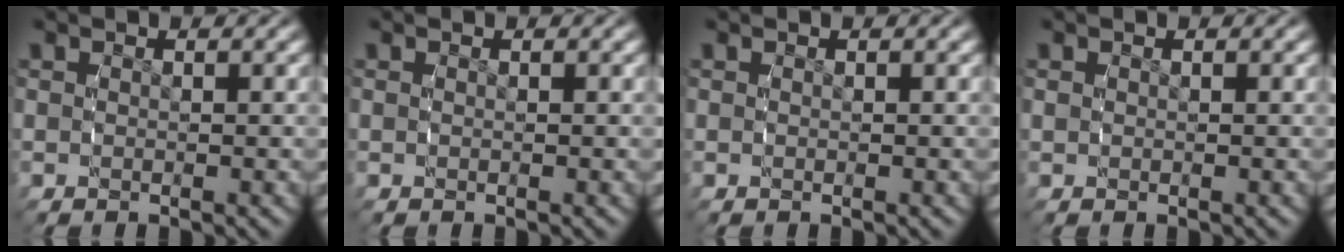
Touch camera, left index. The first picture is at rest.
{"total": 0.0}
{"total": 0.0}
{"total": 0.5, "force": [0.0, 0.5, 0.1], "torque": [-0.003, -0.003, 0.003]}